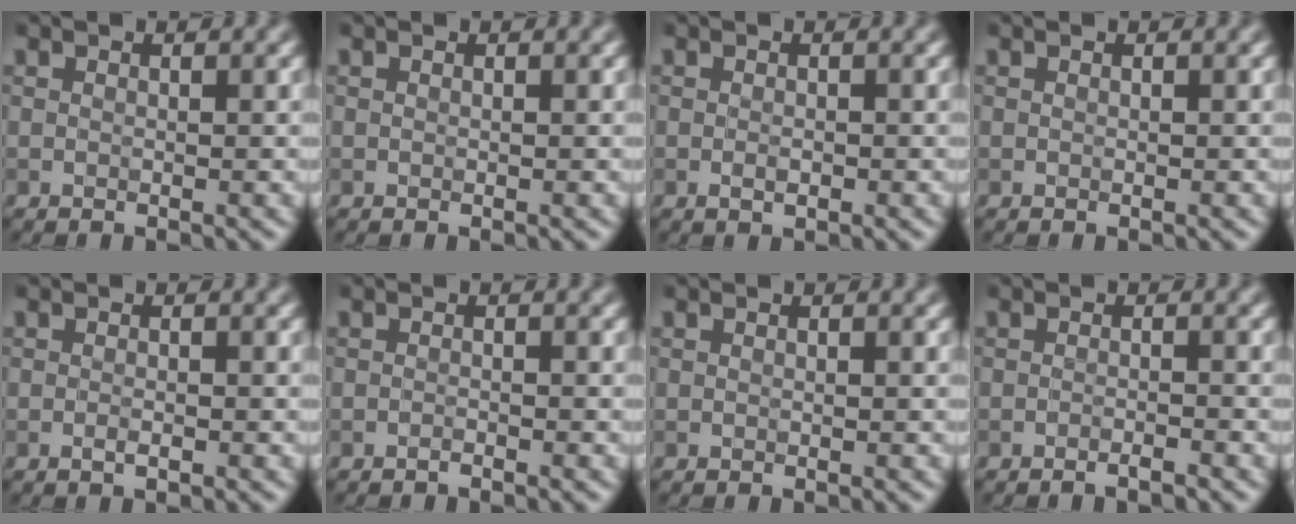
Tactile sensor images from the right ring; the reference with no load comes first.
{"total": 0.0}
{"total": 0.9, "force": [-0.2, 0.5, 0.7], "torque": [-0.014, -0.001, -0.003]}
{"total": 0.0}
{"total": 0.8, "force": [-0.3, 0.2, 0.7], "torque": [-0.014, -0.002, -0.006]}
{"total": 0.6, "force": [-0.5, 0.1, 0.2], "torque": [-0.001, 0.002, -0.010]}
{"total": 0.0}
{"total": 1.2, "force": [-0.9, 0.2, 0.8], "torque": [-0.008, 0.001, -0.019]}